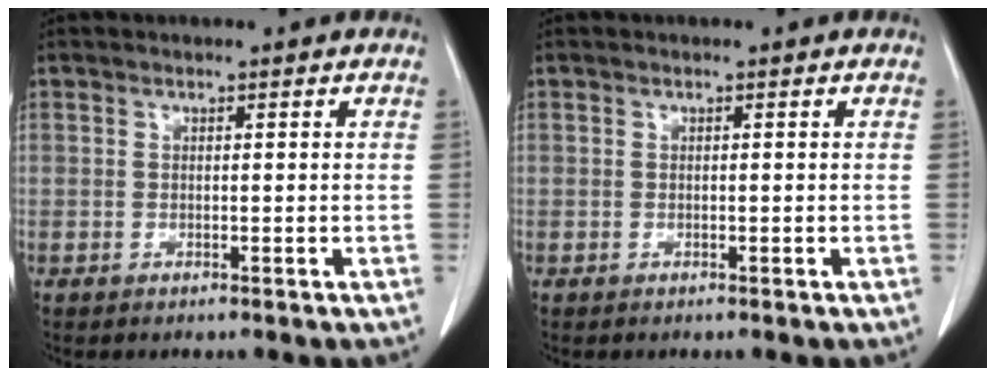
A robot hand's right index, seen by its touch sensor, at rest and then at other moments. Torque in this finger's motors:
{"motor_torque": [-0.01, 0.01, 0.00, 0.00]}